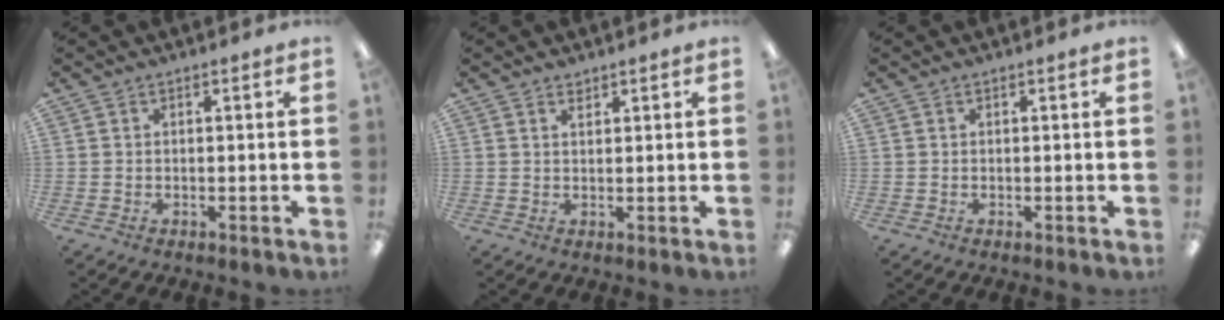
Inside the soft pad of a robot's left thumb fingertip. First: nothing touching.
{"total": 1.2, "force": [1.1, 0.4, 0.3], "torque": [0.001, -0.004, 0.019]}
{"total": 0.0}